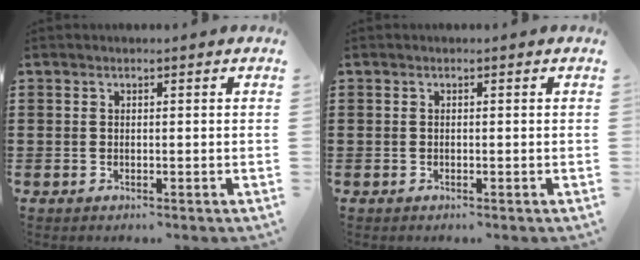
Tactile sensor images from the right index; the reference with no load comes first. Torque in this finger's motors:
{"motor_torque": [-0.79, 1.35, -0.09, -0.01]}